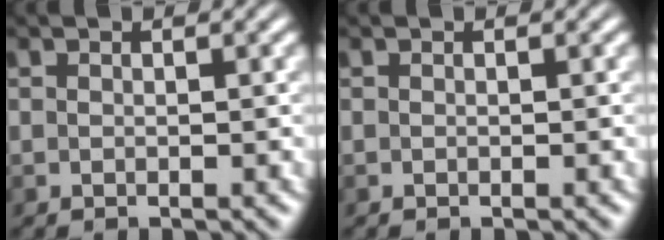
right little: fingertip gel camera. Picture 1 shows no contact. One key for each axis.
{"total": 0.0}